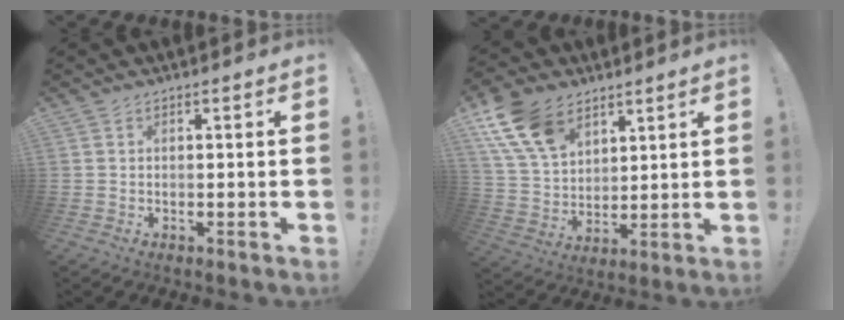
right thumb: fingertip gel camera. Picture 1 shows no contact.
{"total": 15.5, "force": [8.9, 9.8, 8.1], "torque": [-0.171, -0.037, 0.172]}